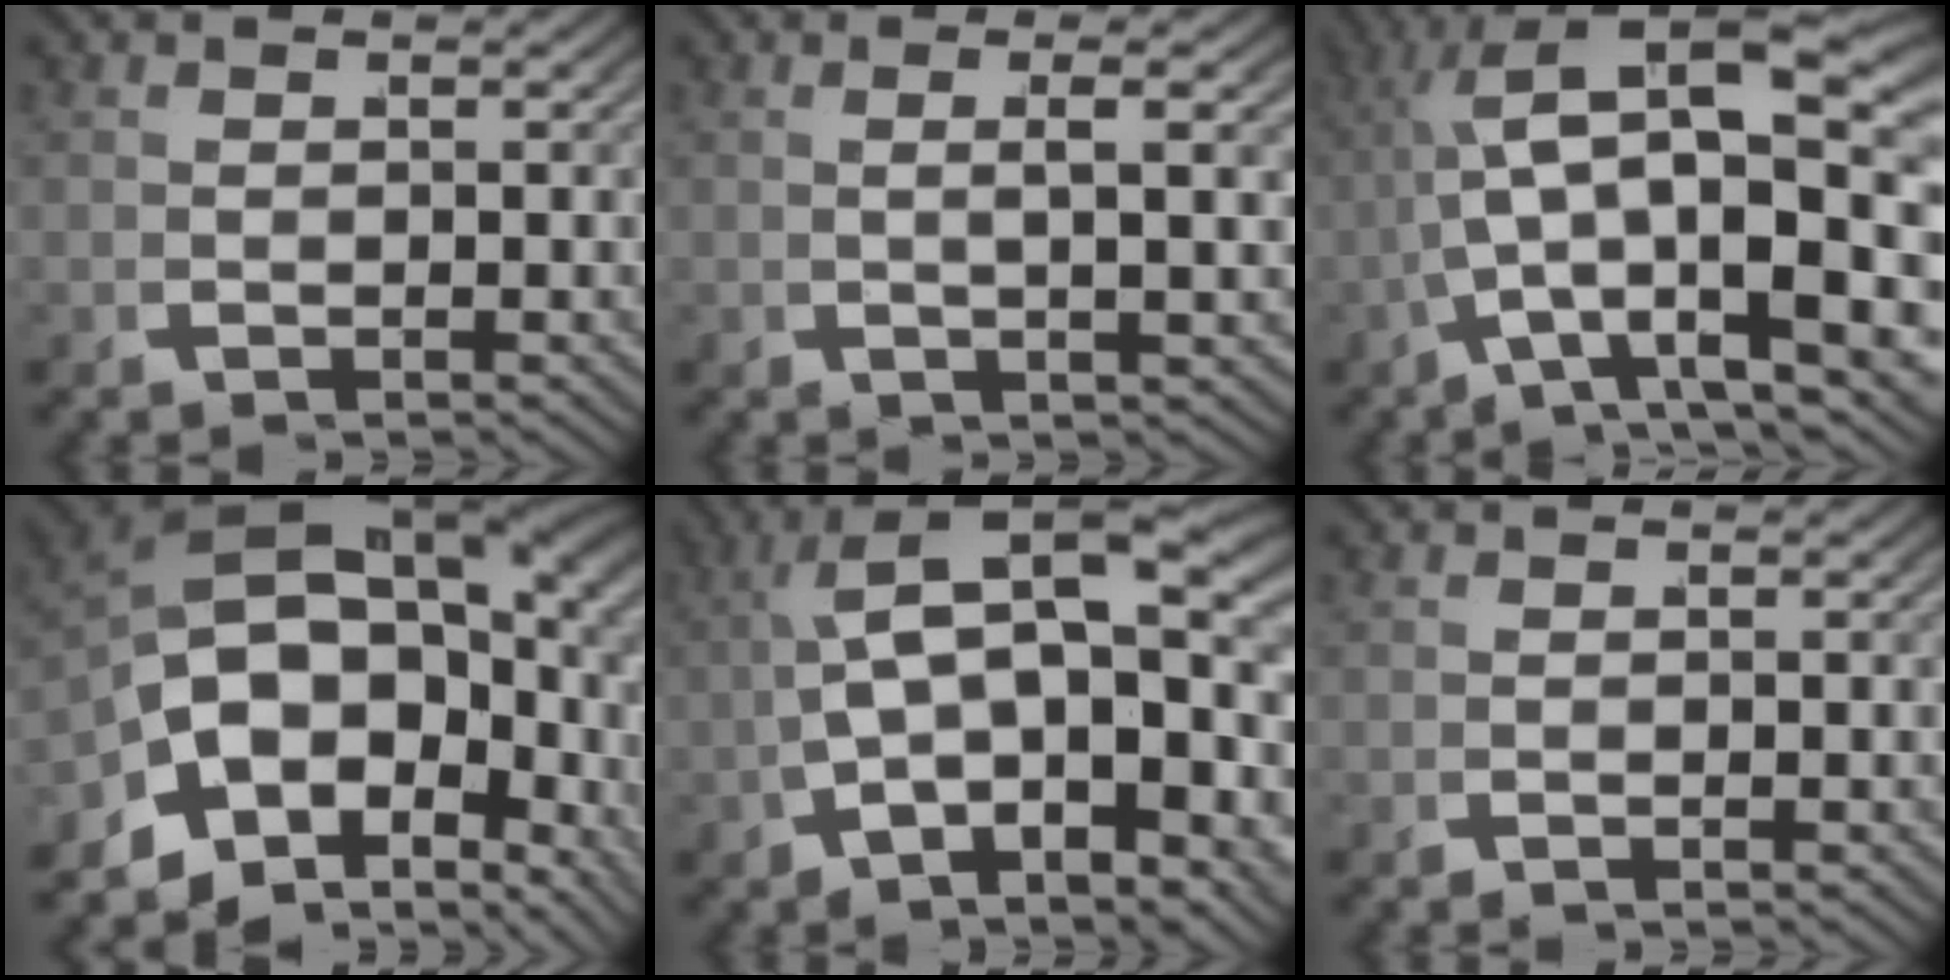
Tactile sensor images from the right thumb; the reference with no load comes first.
{"total": 2.9, "force": [0.9, 0.1, 2.8], "torque": [-0.052, 0.012, 0.012]}
{"total": 14.0, "force": [2.5, 6.8, 11.9], "torque": [-0.203, -0.016, 0.055]}
{"total": 19.2, "force": [0.2, 13.3, 13.8], "torque": [-0.261, -0.024, 0.003]}
{"total": 13.9, "force": [0.7, 7.9, 11.4], "torque": [-0.209, -0.024, 0.019]}
{"total": 0.0}